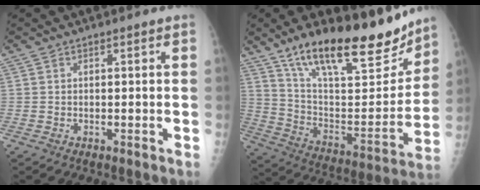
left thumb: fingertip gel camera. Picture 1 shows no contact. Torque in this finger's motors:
{"motor_torque": [1.14, 0.57, 1.46, -1.31, 0.35]}